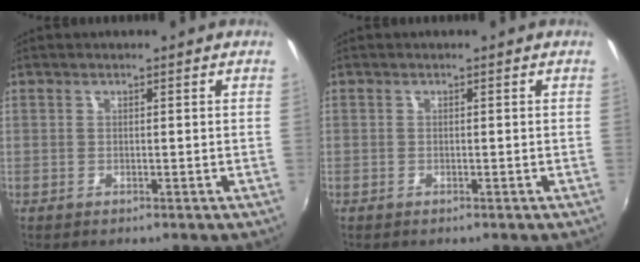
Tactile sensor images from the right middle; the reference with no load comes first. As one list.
[{"total": 0.0}]